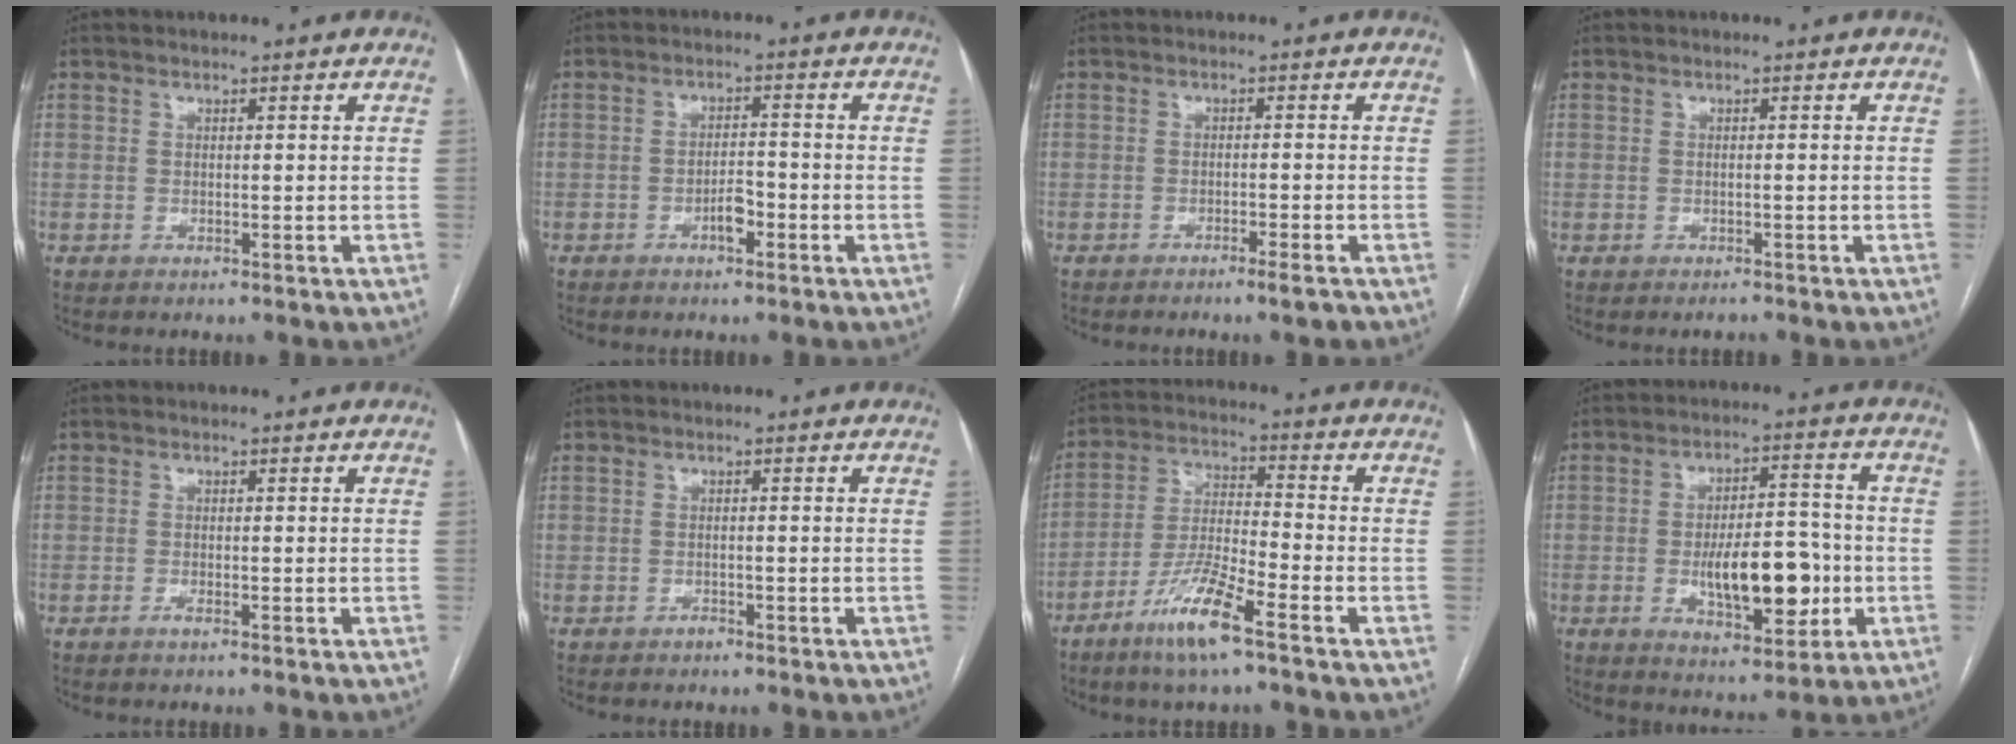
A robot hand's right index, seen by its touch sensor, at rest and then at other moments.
{"total": 3.0, "force": [-1.6, 1.0, 2.3], "torque": [-0.038, 0.004, -0.030]}
{"total": 2.5, "force": [-1.9, -0.2, 1.6], "torque": [-0.025, -0.003, -0.029]}
{"total": 0.7, "force": [-0.7, 0.4, 0.0], "torque": [-0.001, 0.000, -0.011]}
{"total": 0.8, "force": [-0.6, 0.0, 0.5], "torque": [-0.011, -0.001, -0.011]}
{"total": 0.8, "force": [-0.6, 0.4, 0.1], "torque": [0.000, 0.001, -0.012]}
{"total": 10.2, "force": [-6.4, 0.6, 7.9], "torque": [-0.164, -0.020, -0.129]}
{"total": 12.2, "force": [-2.4, 4.6, 11.1], "torque": [-0.178, 0.008, -0.032]}